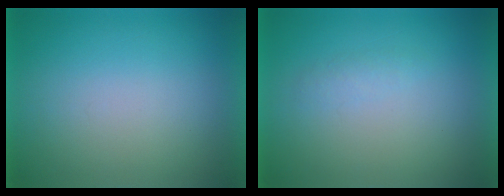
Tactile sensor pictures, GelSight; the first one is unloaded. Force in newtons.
{"total": 1.1}